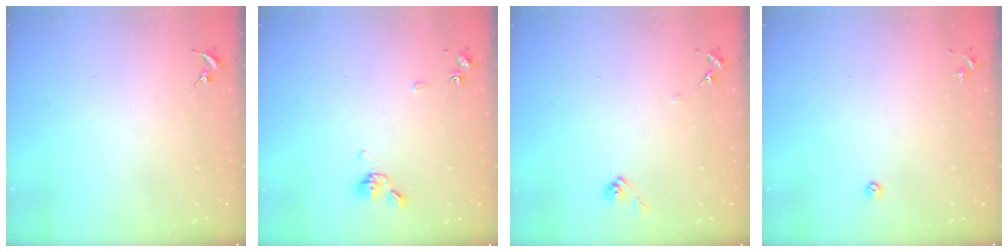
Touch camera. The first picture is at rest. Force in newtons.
{"total": 8.5, "press": 8.3, "slide": 2.0}
{"total": 6.9, "press": 6.9, "slide": 0.7}
{"total": 3.5, "press": 3.4, "slide": 0.7}